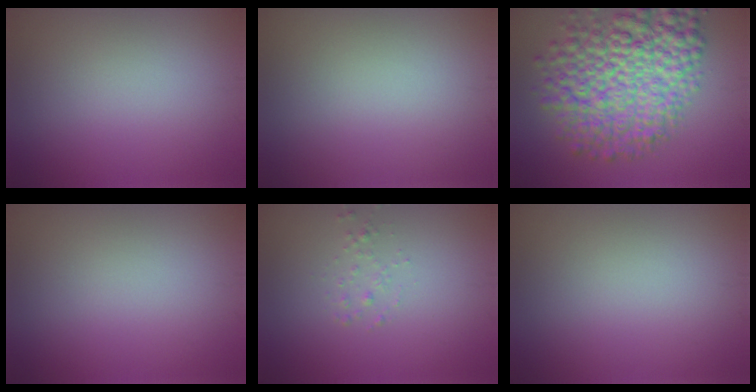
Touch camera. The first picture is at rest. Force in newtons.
{"total": 0.0}
{"total": 10.4, "press": 10.4, "slide": 0.3}
{"total": 0.0}
{"total": 0.8, "press": 0.7, "slide": 0.1}
{"total": 0.0}